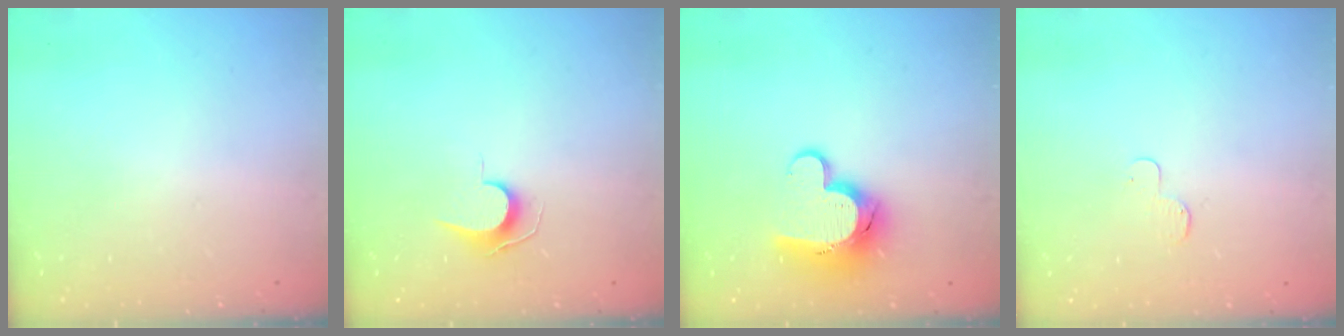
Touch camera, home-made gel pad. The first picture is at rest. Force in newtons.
{"total": 7.0, "press": 7.0, "slide": 0.6}
{"total": 13.1, "press": 13.0, "slide": 1.3}
{"total": 3.7, "press": 3.7, "slide": 0.3}